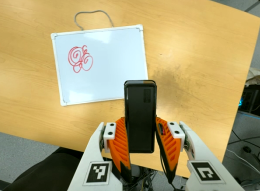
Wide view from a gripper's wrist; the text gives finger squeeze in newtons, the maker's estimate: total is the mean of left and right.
{"total": 4.8, "left": 3.5, "right": 6.2}